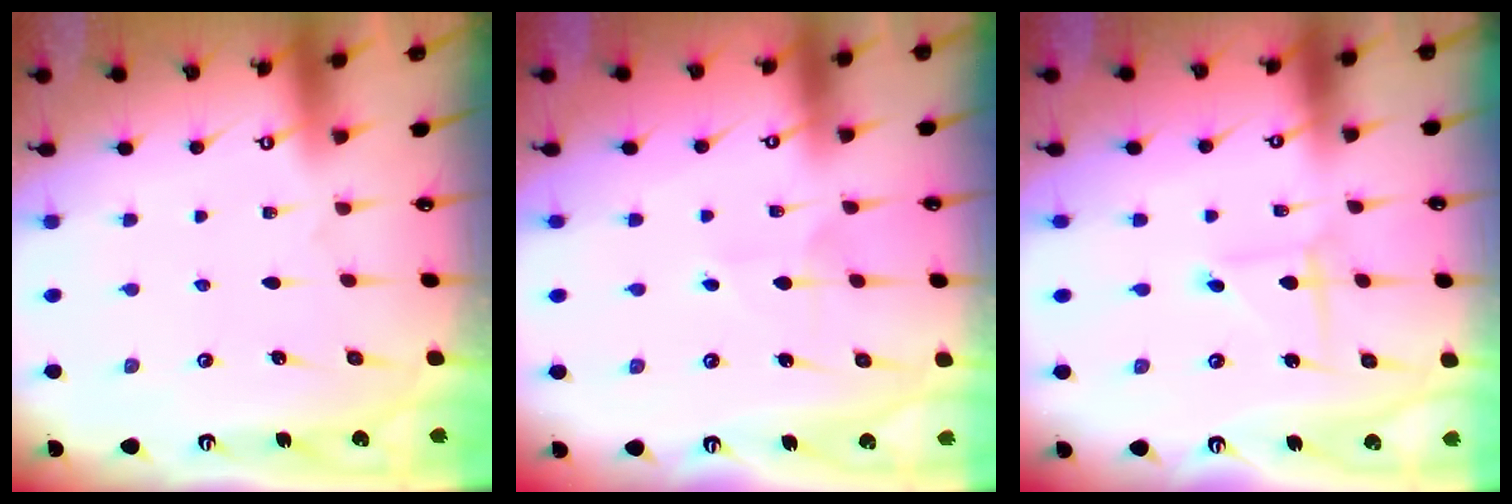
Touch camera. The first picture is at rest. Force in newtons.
{"total": 4.8, "press": 4.7, "slide": 0.3}
{"total": 1.8, "press": 1.8, "slide": 0.2}